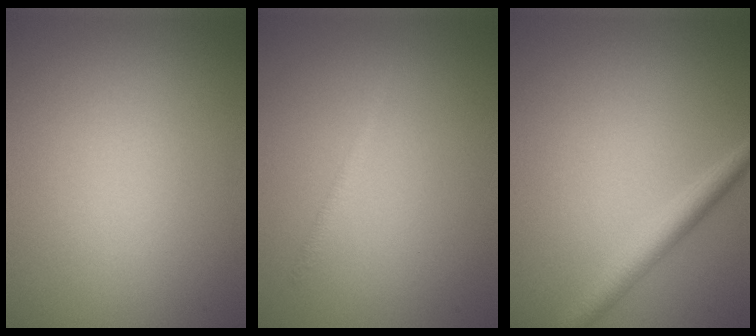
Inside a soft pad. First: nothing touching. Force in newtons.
{"total": 0.7, "press": 0.7, "slide": 0.1}
{"total": 2.6, "press": 2.6, "slide": 0.0}